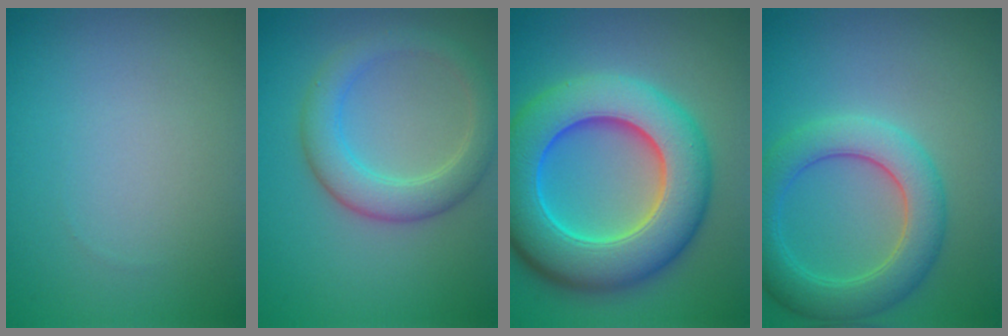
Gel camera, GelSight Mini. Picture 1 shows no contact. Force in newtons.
{"total": 4.3, "press": 4.3, "slide": 0.3}
{"total": 11.9, "press": 11.9, "slide": 0.4}
{"total": 5.6, "press": 5.6, "slide": 0.2}